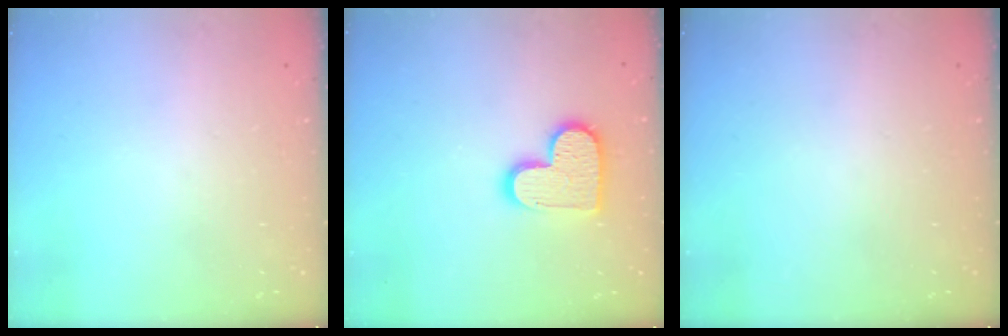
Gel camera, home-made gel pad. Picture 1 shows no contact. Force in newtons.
{"total": 13.0, "press": 13.0, "slide": 1.0}
{"total": 0.0}